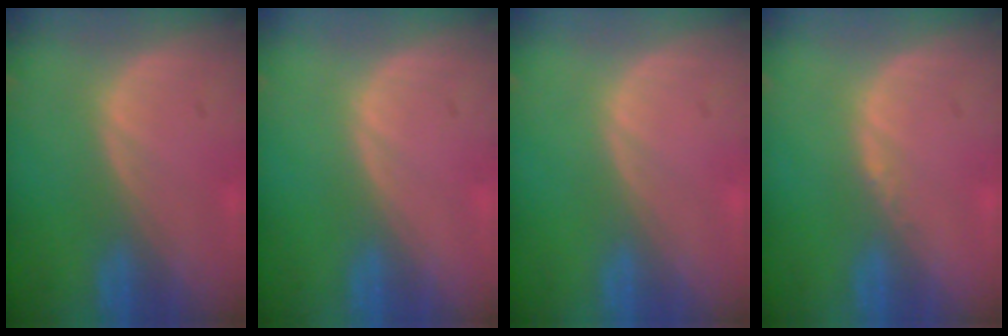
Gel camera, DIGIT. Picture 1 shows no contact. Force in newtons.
{"total": 0.0}
{"total": 0.0}
{"total": 0.6, "press": 0.5, "slide": 0.4}